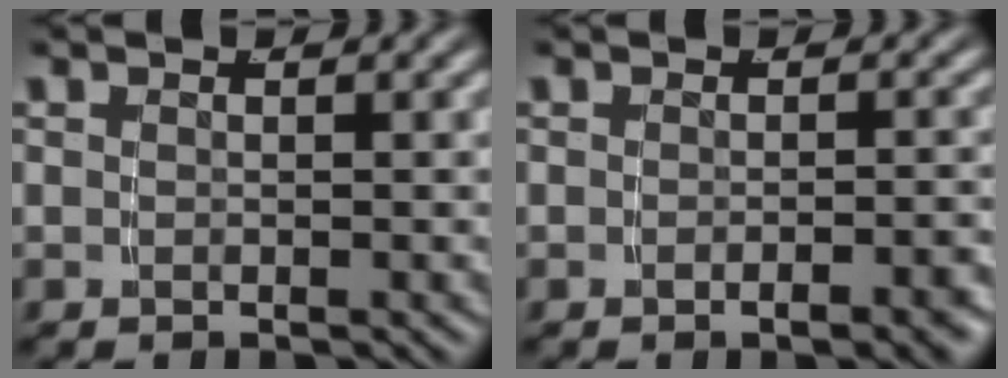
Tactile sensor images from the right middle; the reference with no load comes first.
{"total": 1.8, "force": [-1.5, -0.2, 1.1], "torque": [-0.015, 0.005, -0.025]}